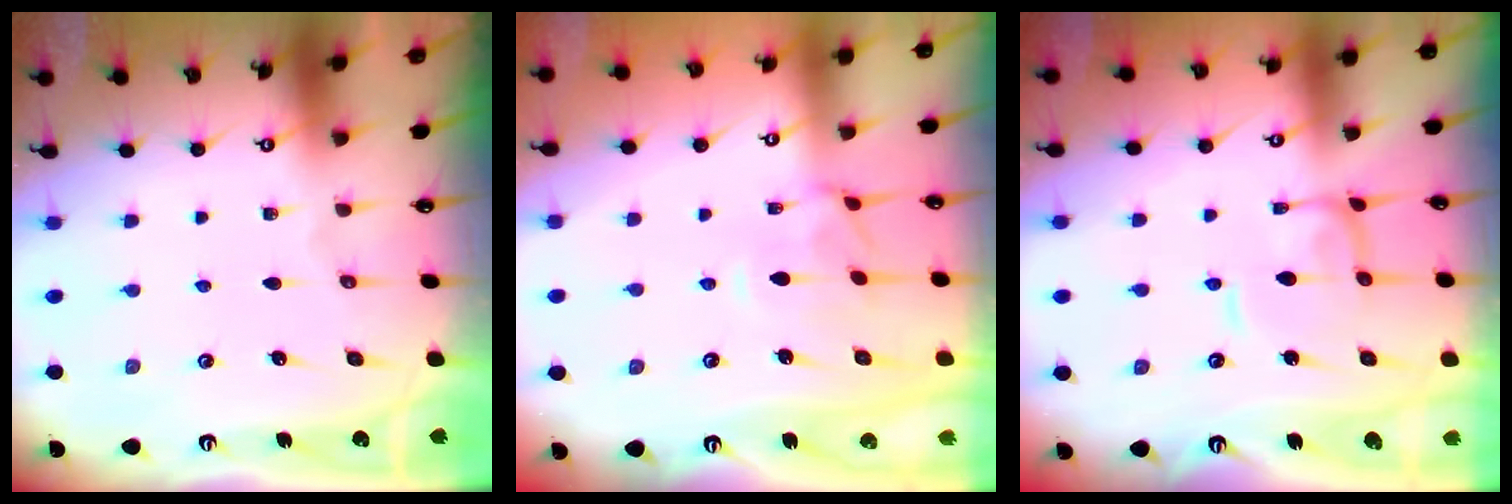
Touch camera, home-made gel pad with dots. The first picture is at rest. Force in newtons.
{"total": 0.6, "press": 0.0, "slide": 0.6}
{"total": 0.0}